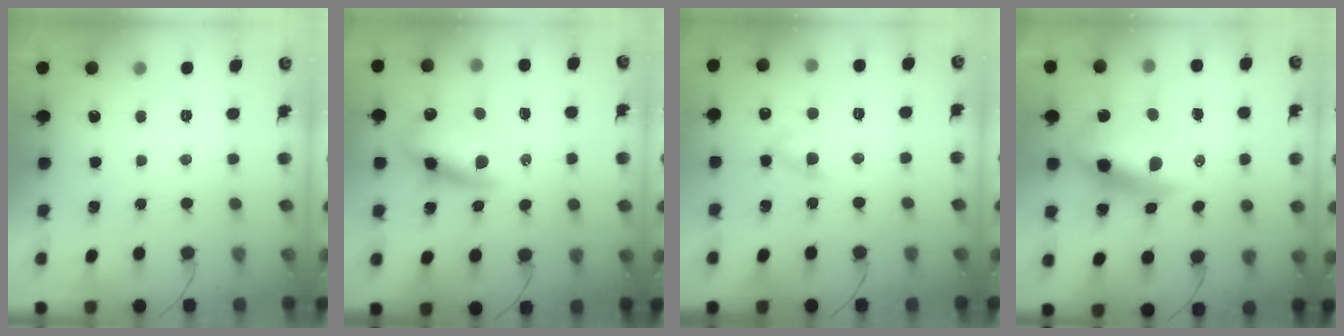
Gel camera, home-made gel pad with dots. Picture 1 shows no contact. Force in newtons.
{"total": 11.9, "press": 11.4, "slide": 3.4}
{"total": 4.3, "press": 4.0, "slide": 1.5}
{"total": 14.6, "press": 14.0, "slide": 4.0}